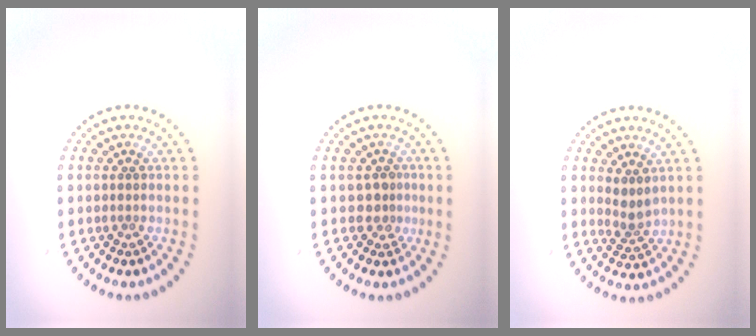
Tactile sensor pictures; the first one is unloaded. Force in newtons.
{"total": 1.9, "press": 1.4, "slide": 1.3}
{"total": 1.7, "press": 1.3, "slide": 1.1}